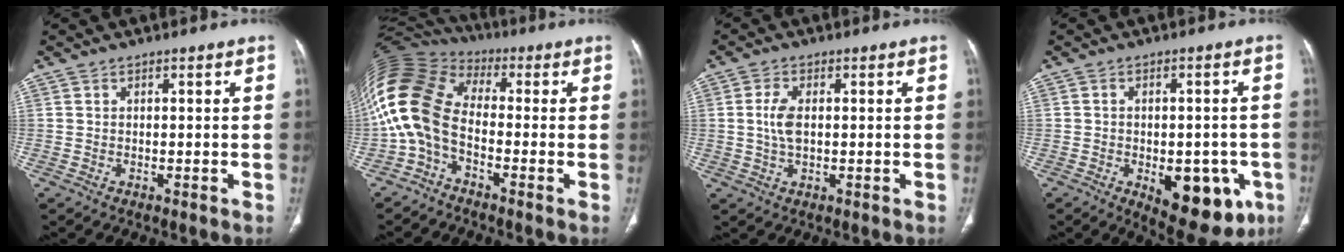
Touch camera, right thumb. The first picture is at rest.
{"total": 14.6, "force": [-2.7, 9.3, 10.9], "torque": [-0.231, 0.062, -0.069]}
{"total": 4.5, "force": [0.4, 2.4, 3.8], "torque": [-0.088, 0.002, 0.009]}
{"total": 14.4, "force": [-5.4, 7.6, 11.0], "torque": [-0.114, 0.008, -0.056]}